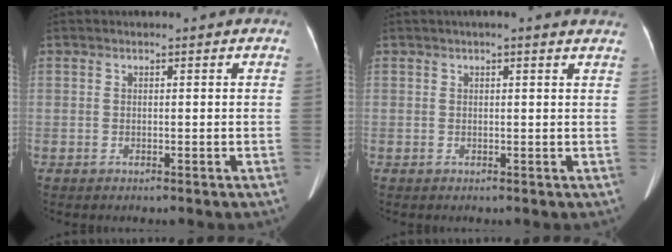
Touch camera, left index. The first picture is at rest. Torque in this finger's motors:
{"motor_torque": [-0.18, -0.11, -0.20, -0.11]}